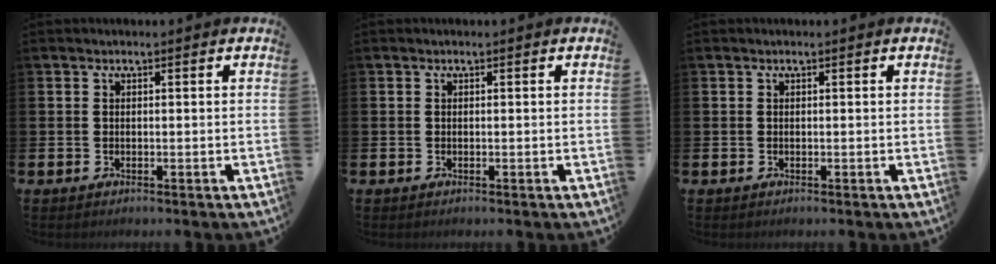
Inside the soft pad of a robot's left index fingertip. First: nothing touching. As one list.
[{"total": 0.0}, {"total": 0.0}]